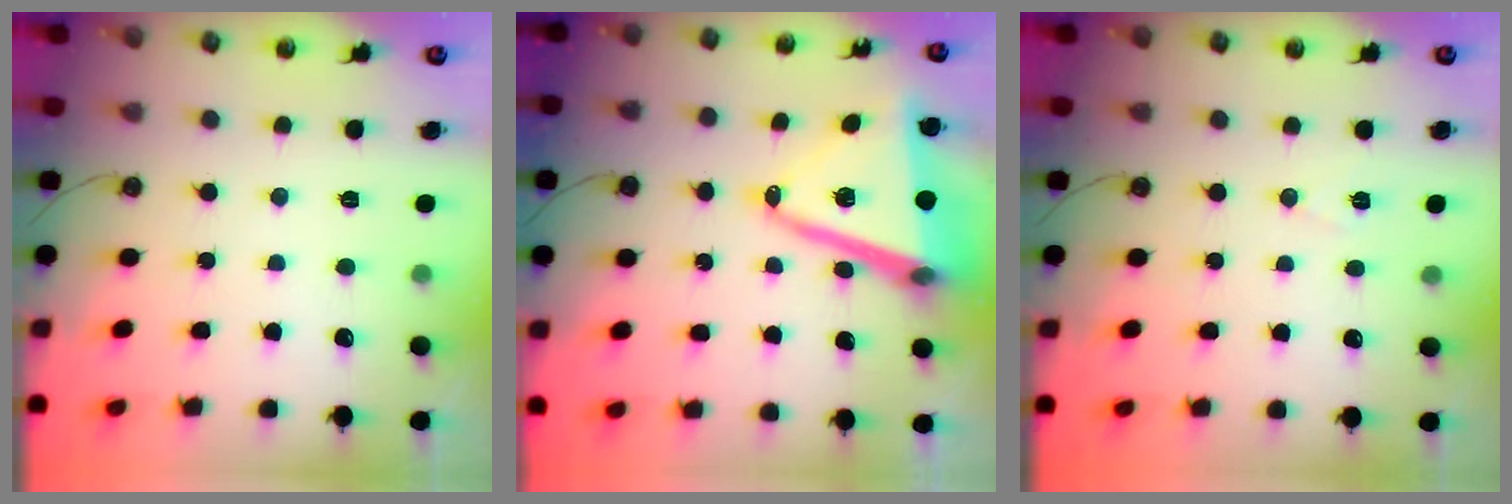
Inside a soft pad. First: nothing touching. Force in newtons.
{"total": 16.1, "press": 15.8, "slide": 3.2}
{"total": 5.6, "press": 3.2, "slide": 4.5}